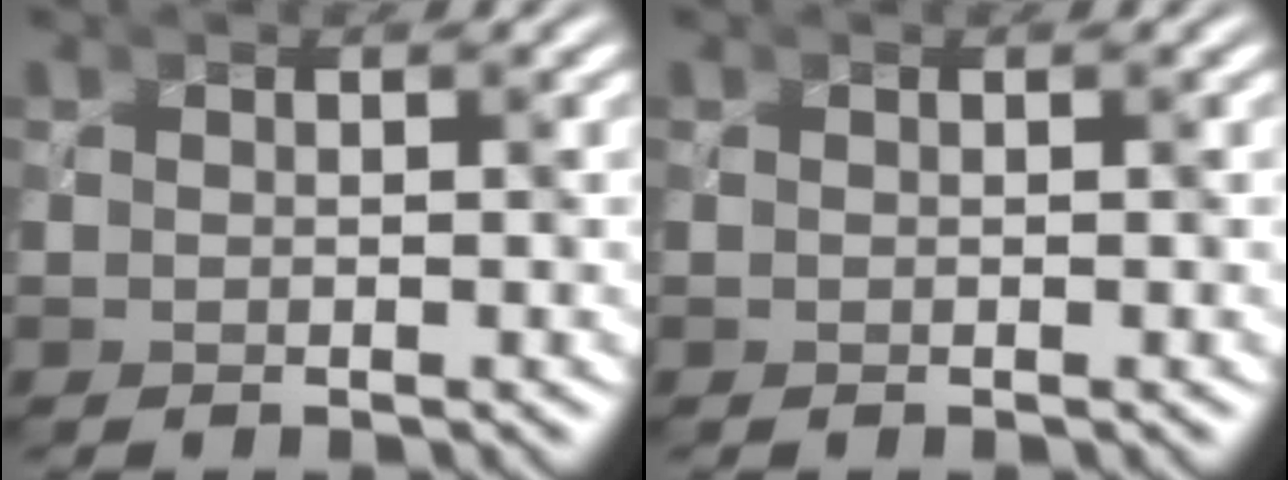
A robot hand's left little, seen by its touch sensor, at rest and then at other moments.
{"total": 0.0}